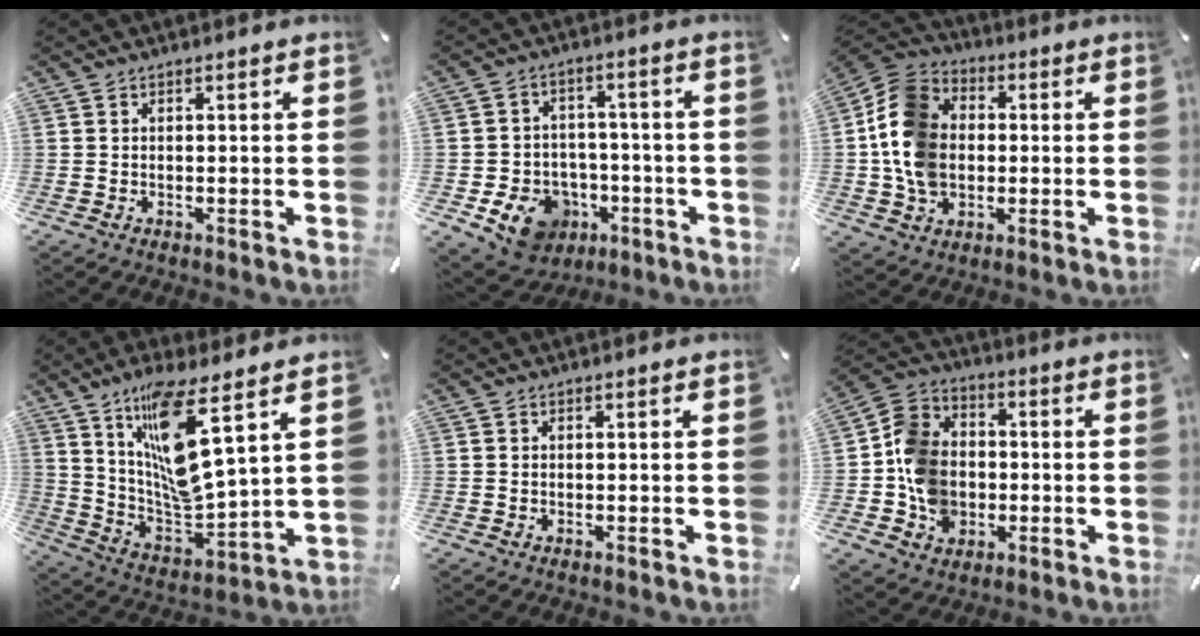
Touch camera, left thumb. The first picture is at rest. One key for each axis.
{"total": 11.0, "fx": -4.6, "fy": 9.2, "fz": 3.9, "tx": -0.055, "ty": 0.030, "tz": -0.072}
{"total": 13.9, "fx": -1.0, "fy": 11.6, "fz": 7.6, "tx": -0.177, "ty": 0.025, "tz": -0.016}
{"total": 15.1, "fx": 9.0, "fy": 2.7, "fz": 11.9, "tx": -0.238, "ty": -0.068, "tz": 0.140}
{"total": 0.0}
{"total": 13.1, "fx": -2.8, "fy": 11.3, "fz": 6.1, "tx": -0.133, "ty": 0.031, "tz": -0.048}